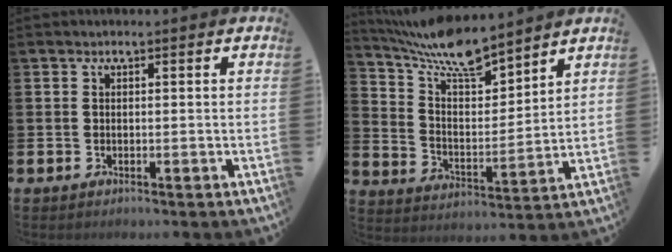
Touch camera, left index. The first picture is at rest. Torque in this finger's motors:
{"motor_torque": [1.08, -1.06, 0.65, 0.07]}